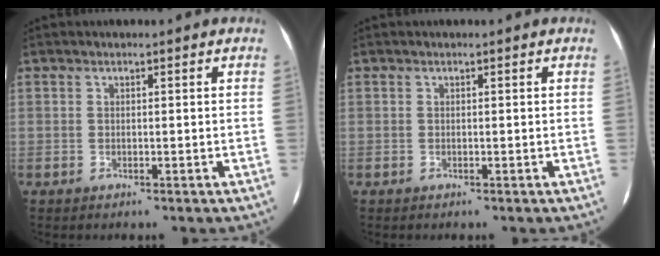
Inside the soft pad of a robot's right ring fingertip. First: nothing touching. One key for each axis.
{"total": 0.0}